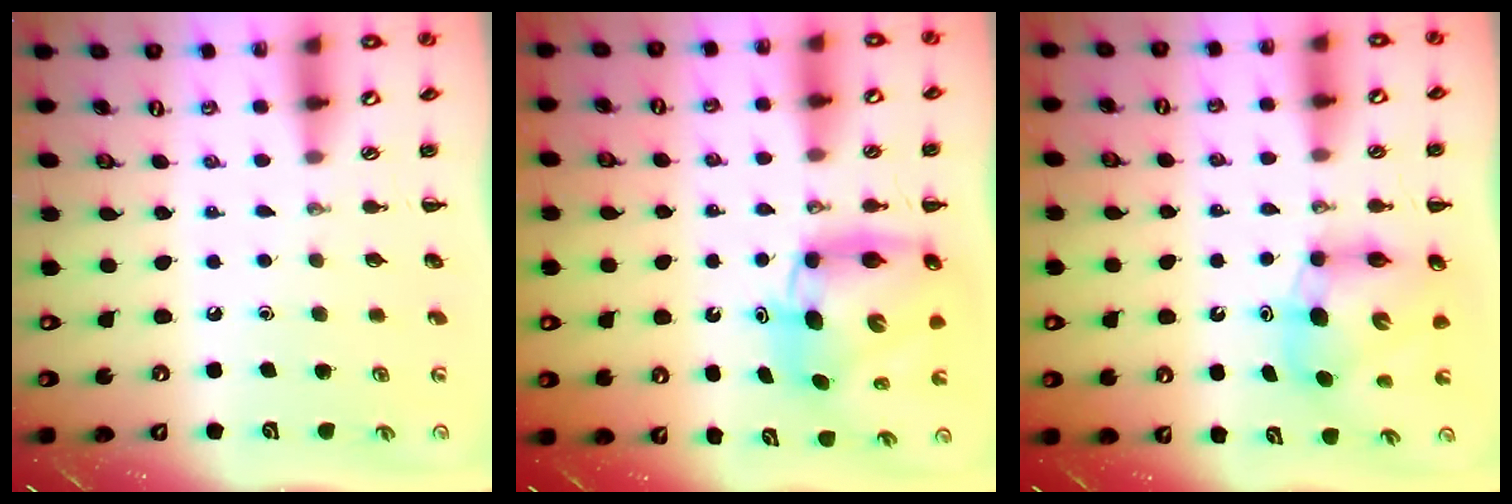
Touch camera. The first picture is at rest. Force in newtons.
{"total": 9.7, "press": 9.3, "slide": 2.8}
{"total": 7.4, "press": 7.1, "slide": 2.2}